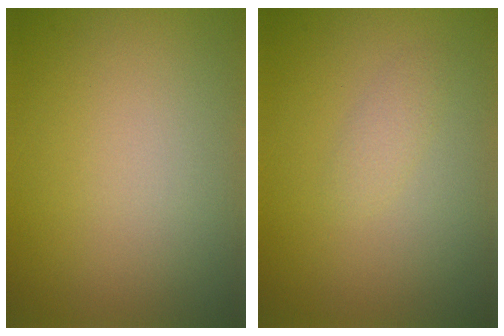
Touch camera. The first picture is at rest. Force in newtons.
{"total": 1.0, "press": 1.0, "slide": 0.0}